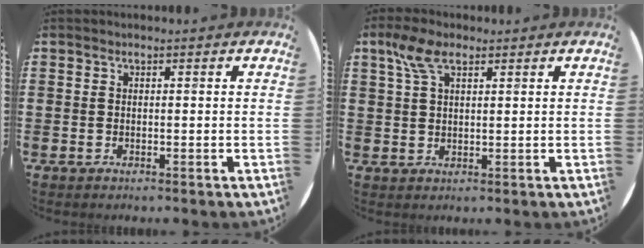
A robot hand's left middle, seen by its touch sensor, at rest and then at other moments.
{"total": 5.1, "force": [2.8, 2.2, 3.6], "torque": [-0.079, 0.008, 0.050]}